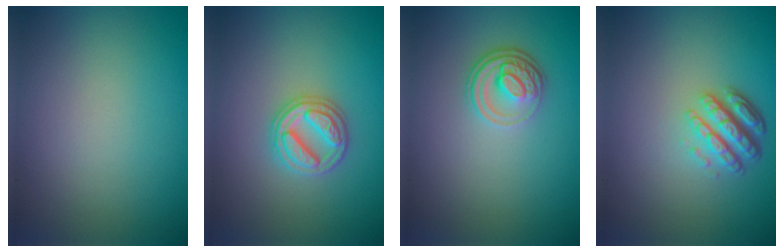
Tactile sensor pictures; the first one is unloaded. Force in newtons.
{"total": 3.1, "press": 3.1, "slide": 0.4}
{"total": 2.8, "press": 2.3, "slide": 1.7}
{"total": 4.4, "press": 3.2, "slide": 3.0}